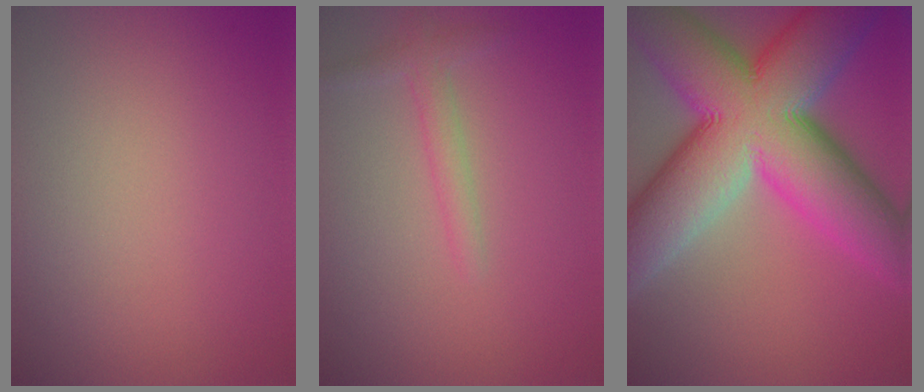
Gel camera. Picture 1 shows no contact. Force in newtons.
{"total": 1.7, "press": 1.7, "slide": 0.1}
{"total": 18.0, "press": 18.0, "slide": 0.7}